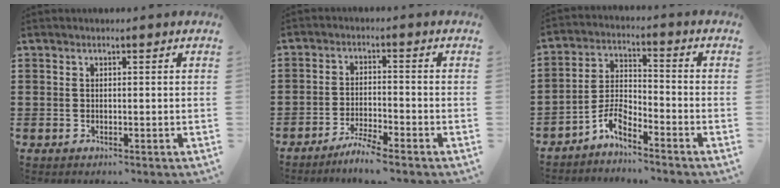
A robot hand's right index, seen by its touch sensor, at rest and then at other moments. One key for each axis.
{"total": 3.8, "fx": -3.5, "fy": -0.3, "fz": 1.5, "tx": -0.034, "ty": -0.002, "tz": -0.069}
{"total": 5.2, "fx": -4.5, "fy": 1.2, "fz": 2.2, "tx": -0.060, "ty": -0.001, "tz": -0.095}